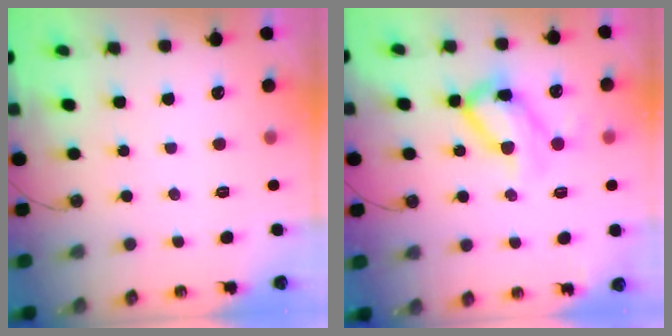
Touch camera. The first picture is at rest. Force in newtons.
{"total": 14.2, "press": 14.1, "slide": 1.3}